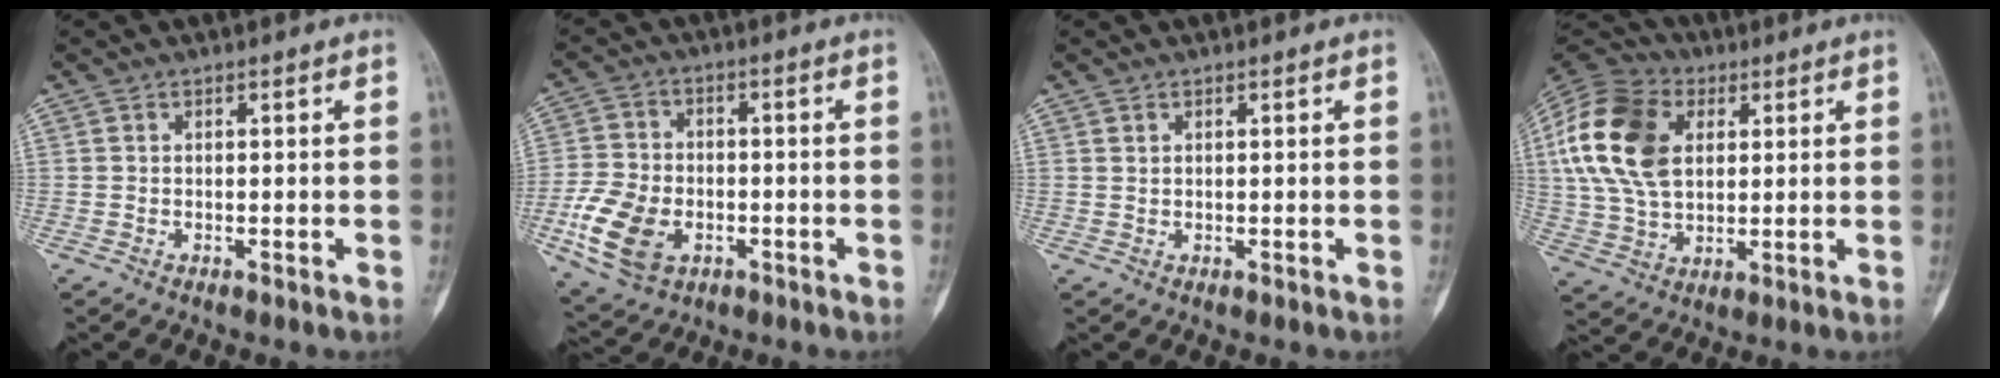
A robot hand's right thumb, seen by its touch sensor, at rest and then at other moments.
{"total": 11.9, "force": [-3.8, 8.1, 7.8], "torque": [-0.151, 0.007, -0.068]}
{"total": 0.6, "force": [0.4, 0.4, 0.2], "torque": [0.001, -0.001, 0.007]}
{"total": 19.8, "force": [4.5, 13.4, 13.9], "torque": [-0.279, 0.006, 0.079]}